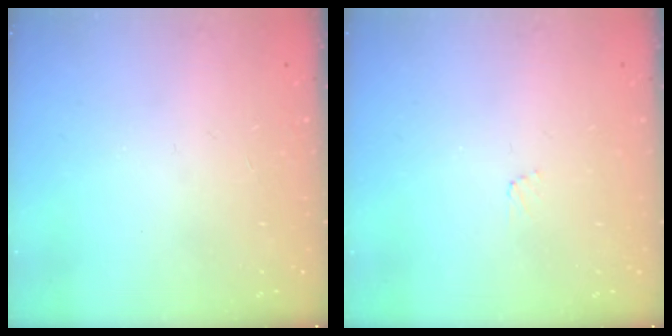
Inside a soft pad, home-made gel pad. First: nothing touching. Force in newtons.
{"total": 3.5, "press": 3.5, "slide": 0.4}